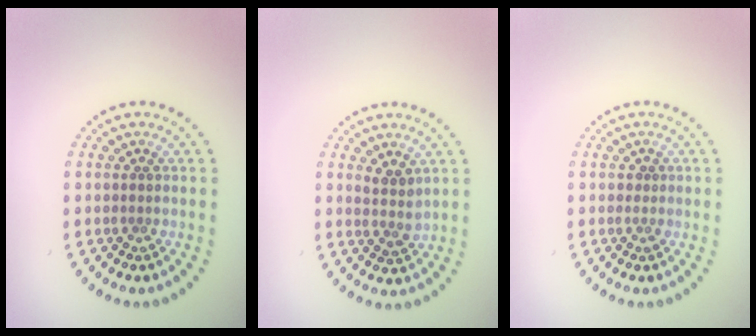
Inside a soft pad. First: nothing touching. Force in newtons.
{"total": 1.8, "press": 1.4, "slide": 1.1}
{"total": 0.6, "press": 0.6, "slide": 0.2}